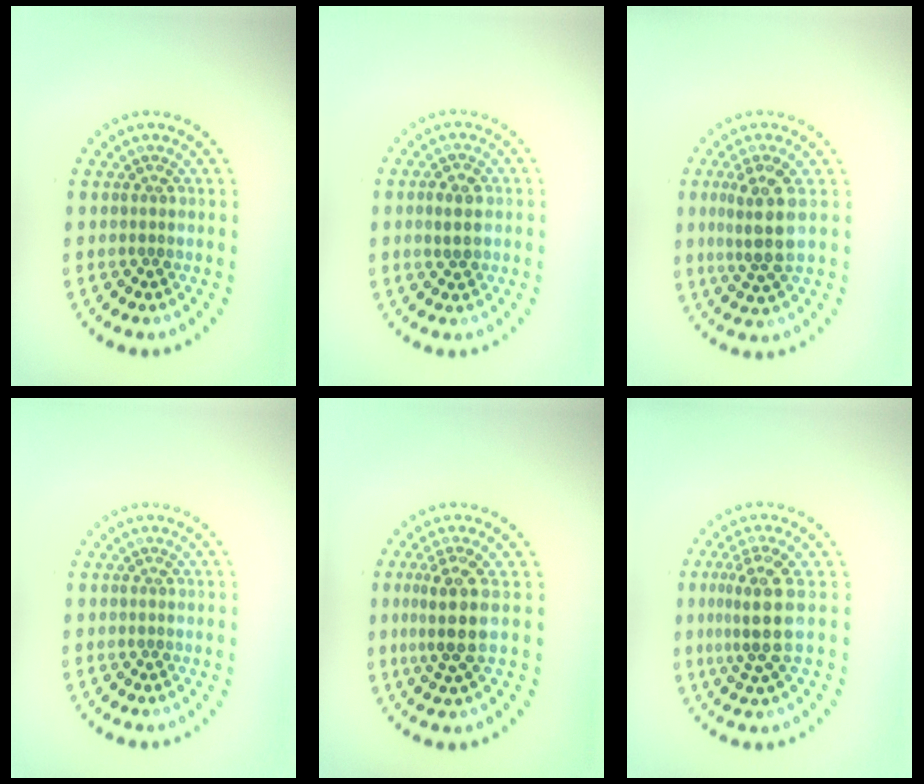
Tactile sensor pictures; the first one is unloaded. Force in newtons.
{"total": 1.6, "press": 1.6, "slide": 0.1}
{"total": 3.8, "press": 3.4, "slide": 1.6}
{"total": 0.0}
{"total": 3.3, "press": 2.7, "slide": 1.9}
{"total": 3.8, "press": 3.0, "slide": 2.3}